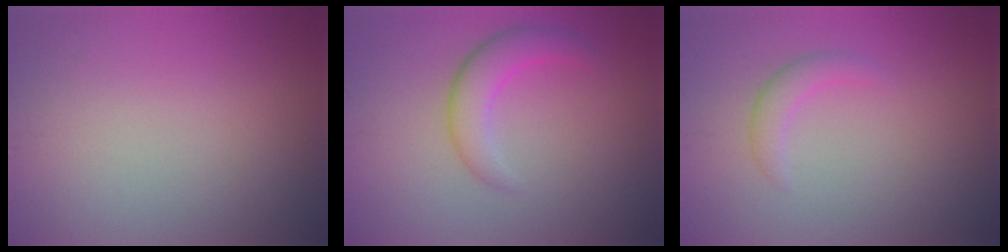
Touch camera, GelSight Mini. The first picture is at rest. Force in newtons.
{"total": 3.3, "press": 3.3, "slide": 0.2}
{"total": 1.7, "press": 1.7, "slide": 0.2}